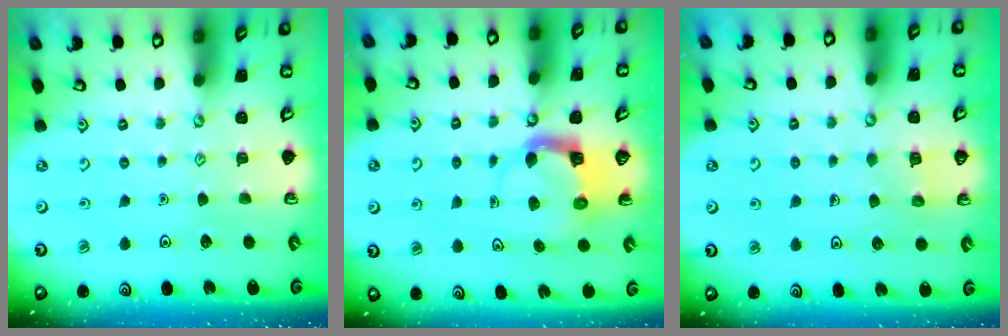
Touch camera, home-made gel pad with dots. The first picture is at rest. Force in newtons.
{"total": 3.6, "press": 3.6, "slide": 0.6}
{"total": 4.0, "press": 4.0, "slide": 0.4}